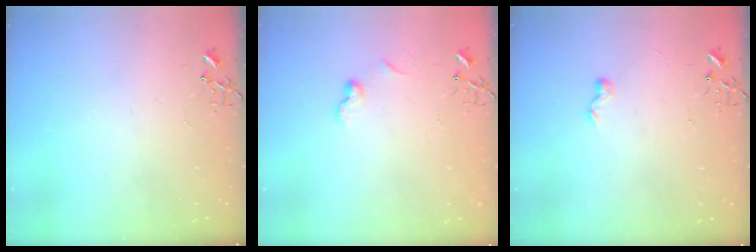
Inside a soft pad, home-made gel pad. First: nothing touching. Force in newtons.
{"total": 6.8, "press": 6.7, "slide": 0.6}
{"total": 5.3, "press": 5.2, "slide": 0.7}